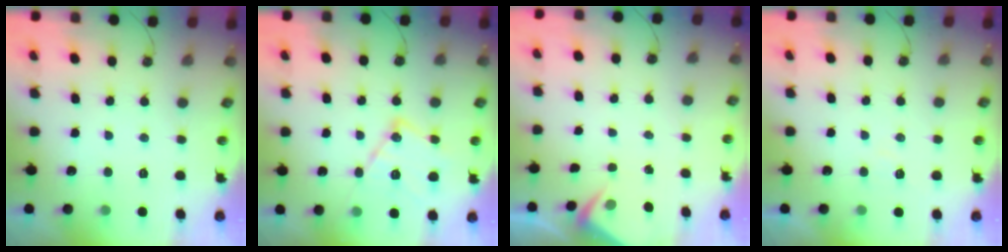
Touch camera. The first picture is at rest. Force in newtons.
{"total": 15.4, "press": 15.4, "slide": 1.1}
{"total": 2.9, "press": 2.9, "slide": 0.4}
{"total": 5.4, "press": 5.4, "slide": 0.8}